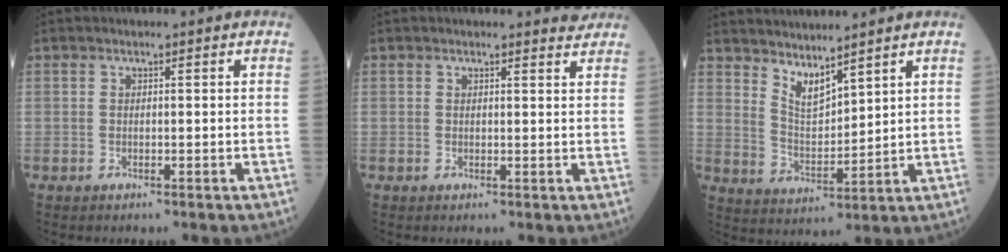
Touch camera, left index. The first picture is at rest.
{"total": 1.5, "force": [1.4, 0.3, -0.4], "torque": [0.002, -0.014, 0.005]}
{"total": 5.1, "force": [4.5, 0.8, 2.4], "torque": [-0.059, -0.010, 0.101]}